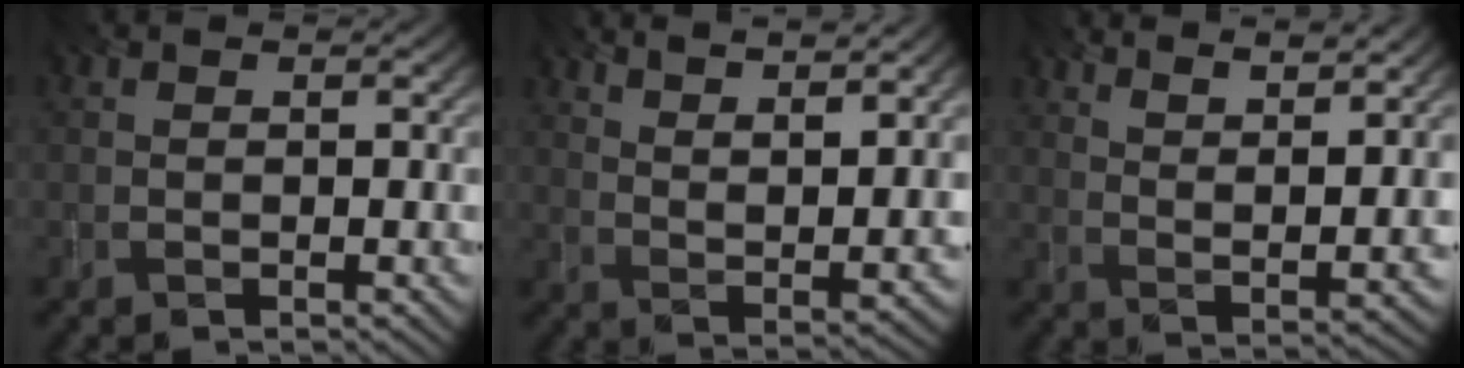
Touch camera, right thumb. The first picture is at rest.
{"total": 10.3, "force": [7.4, 2.0, 6.8], "torque": [-0.110, 0.005, 0.103]}
{"total": 9.9, "force": [7.4, 1.7, 6.3], "torque": [-0.097, -0.004, 0.104]}